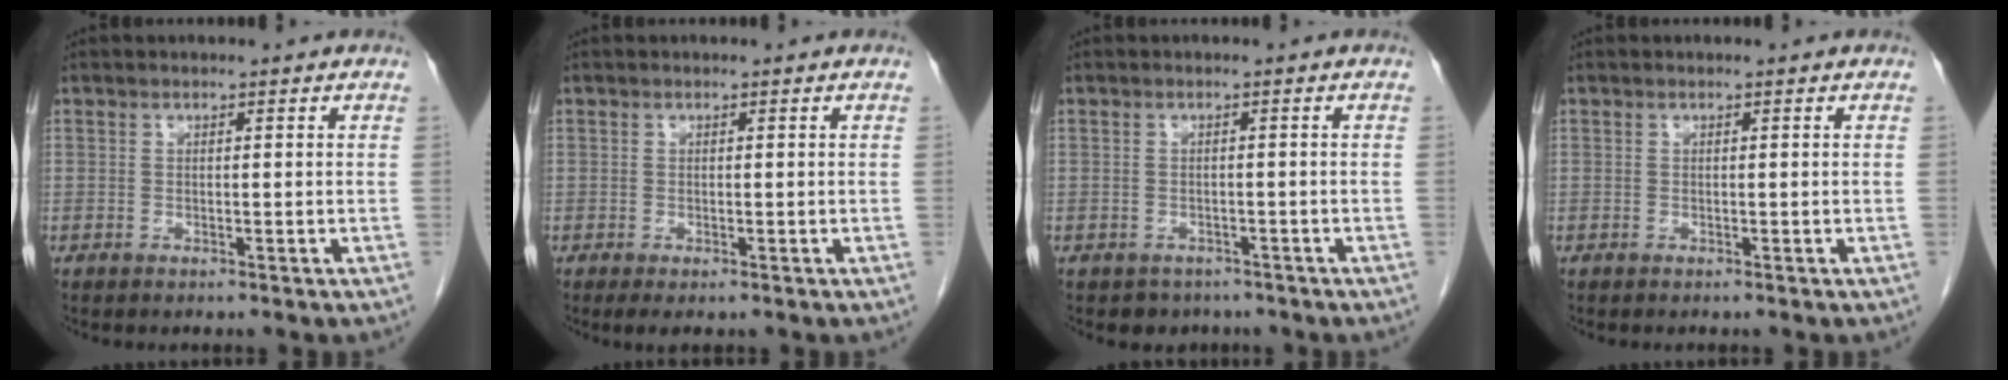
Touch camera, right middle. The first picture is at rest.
{"total": 1.5, "force": [-0.8, 0.6, 1.2], "torque": [-0.018, -0.006, -0.008]}
{"total": 3.1, "force": [-2.4, 2.0, 0.3], "torque": [-0.015, 0.002, -0.034]}
{"total": 0.0}